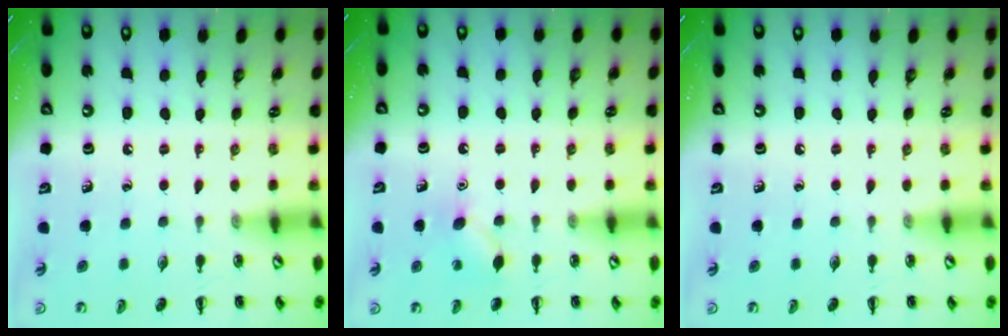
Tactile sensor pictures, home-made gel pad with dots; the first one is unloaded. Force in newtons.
{"total": 7.0, "press": 6.8, "slide": 1.6}
{"total": 0.0}